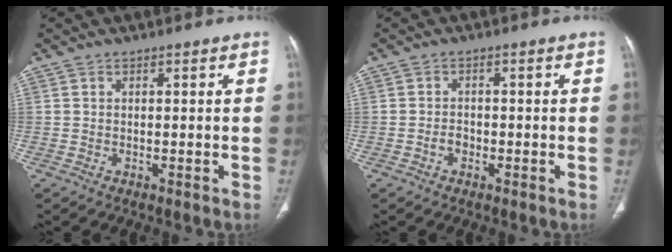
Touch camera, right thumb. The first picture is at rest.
{"total": 1.8, "force": [-0.8, 1.3, 0.9], "torque": [-0.012, 0.009, -0.016]}